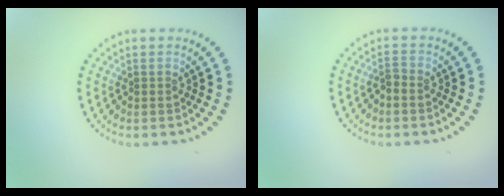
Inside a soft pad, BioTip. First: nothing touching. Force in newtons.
{"total": 1.0, "press": 0.8, "slide": 0.6}